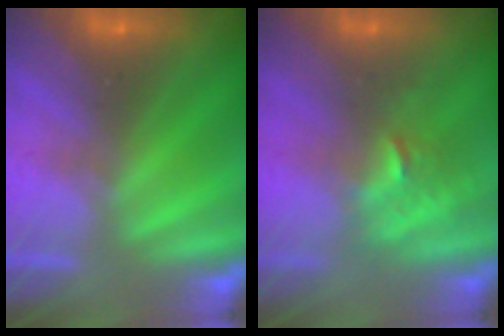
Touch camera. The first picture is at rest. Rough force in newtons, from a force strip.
{"total": 2.5}